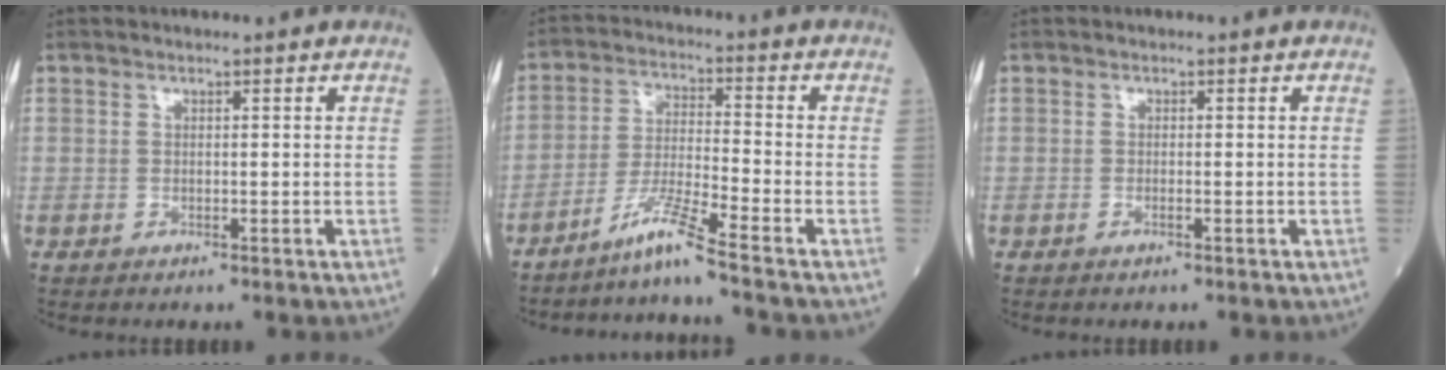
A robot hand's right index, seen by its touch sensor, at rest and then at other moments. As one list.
[{"total": 6.7, "force": [-5.4, -1.8, 3.6], "torque": [-0.075, -0.024, -0.109]}, {"total": 0.6, "force": [-0.4, -0.1, 0.4], "torque": [-0.005, 0.000, -0.009]}]